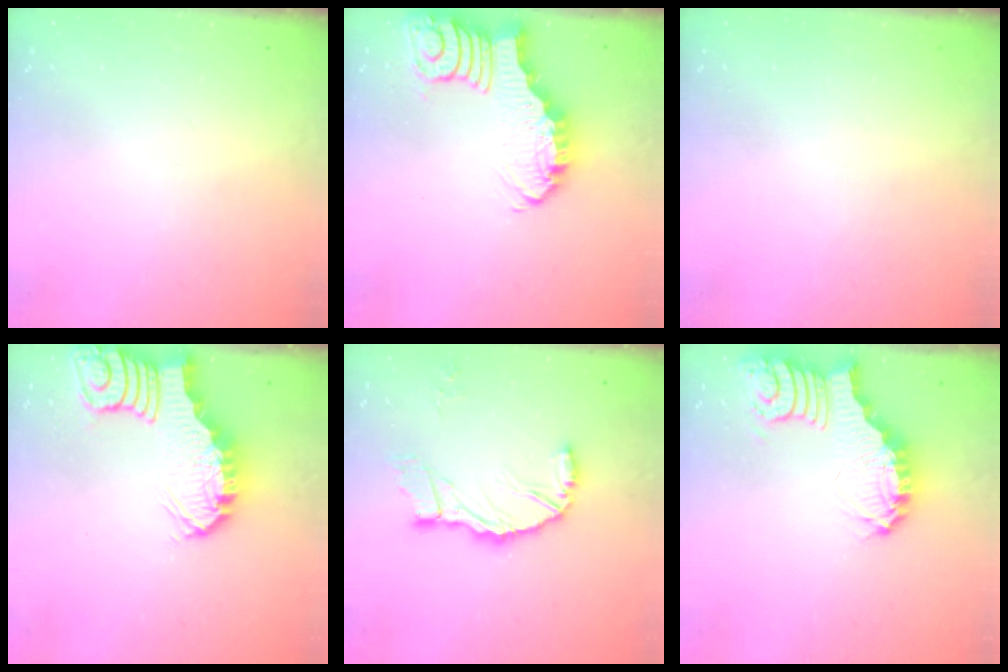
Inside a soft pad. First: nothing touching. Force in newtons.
{"total": 4.5, "press": 4.5, "slide": 0.5}
{"total": 0.0}
{"total": 3.2, "press": 3.2, "slide": 0.3}
{"total": 12.5, "press": 12.3, "slide": 1.8}
{"total": 3.5, "press": 3.4, "slide": 0.6}